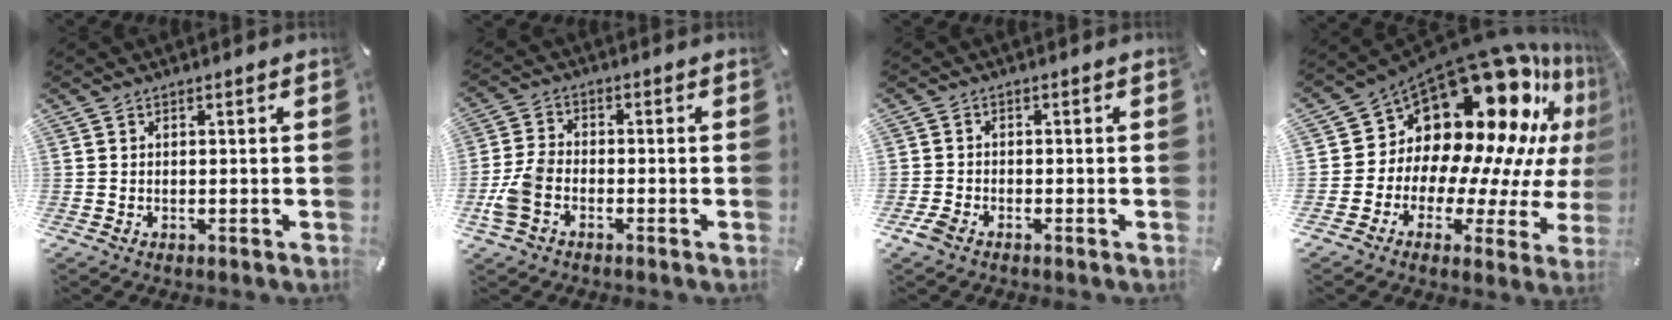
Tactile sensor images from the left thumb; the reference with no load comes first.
{"total": 6.8, "force": [-2.6, 4.3, 4.6], "torque": [-0.104, 0.010, -0.049]}
{"total": 2.9, "force": [-1.7, 2.0, 1.1], "torque": [-0.030, 0.005, -0.036]}
{"total": 22.2, "force": [13.6, 12.3, 12.4], "torque": [-0.182, -0.156, 0.252]}